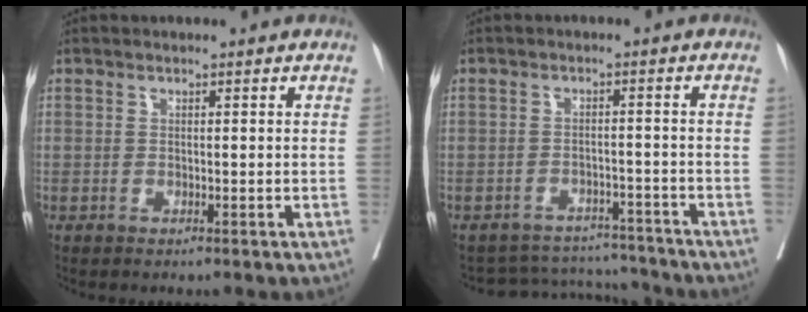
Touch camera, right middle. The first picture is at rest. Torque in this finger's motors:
{"motor_torque": [-0.39, -0.22, -0.21, -0.07]}